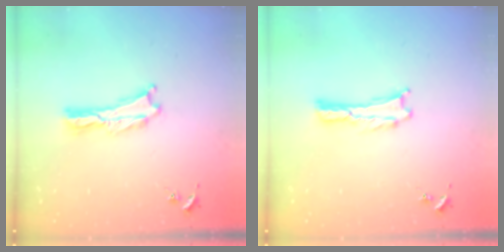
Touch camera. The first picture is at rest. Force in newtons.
{"total": 0.0}